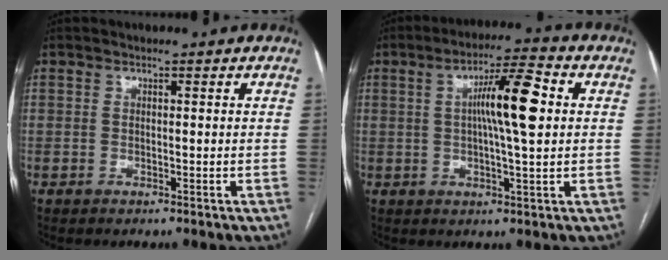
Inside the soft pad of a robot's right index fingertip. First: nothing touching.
{"total": 10.1, "force": [1.6, 0.8, 9.9], "torque": [-0.168, 0.014, 0.024]}